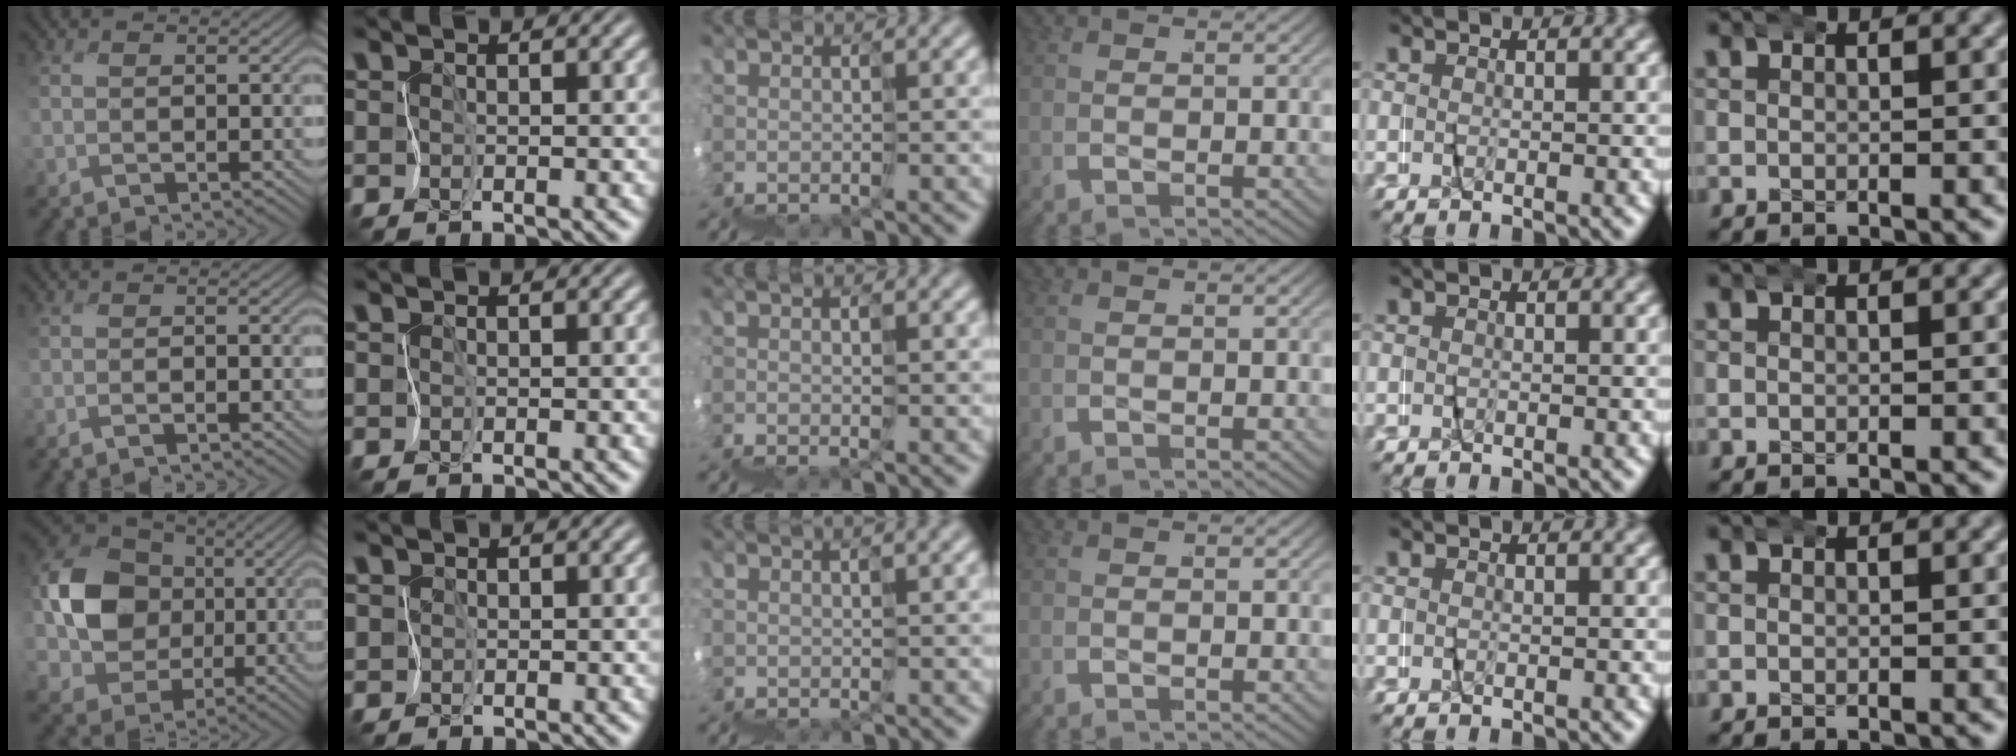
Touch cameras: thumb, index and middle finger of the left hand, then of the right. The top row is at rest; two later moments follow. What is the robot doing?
{"motion": "wrap", "object": "napkin"}